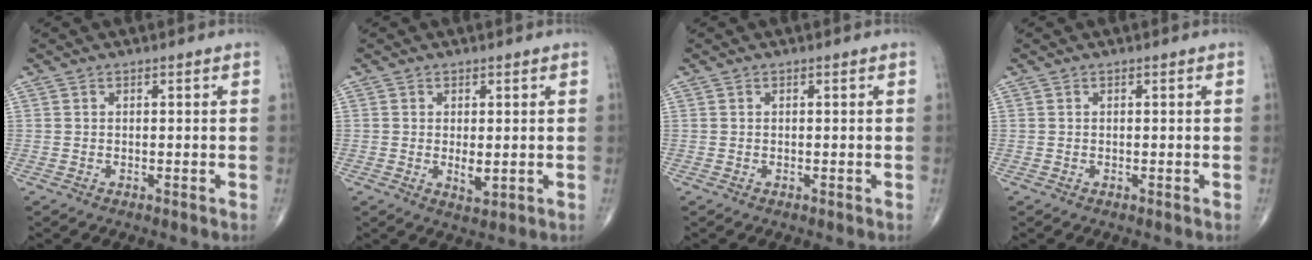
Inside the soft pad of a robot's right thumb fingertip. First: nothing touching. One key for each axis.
{"total": 2.8, "fx": -0.1, "fy": 1.2, "fz": 2.5, "tx": -0.039, "ty": -0.009, "tz": 0.003}
{"total": 0.0}
{"total": 0.0}